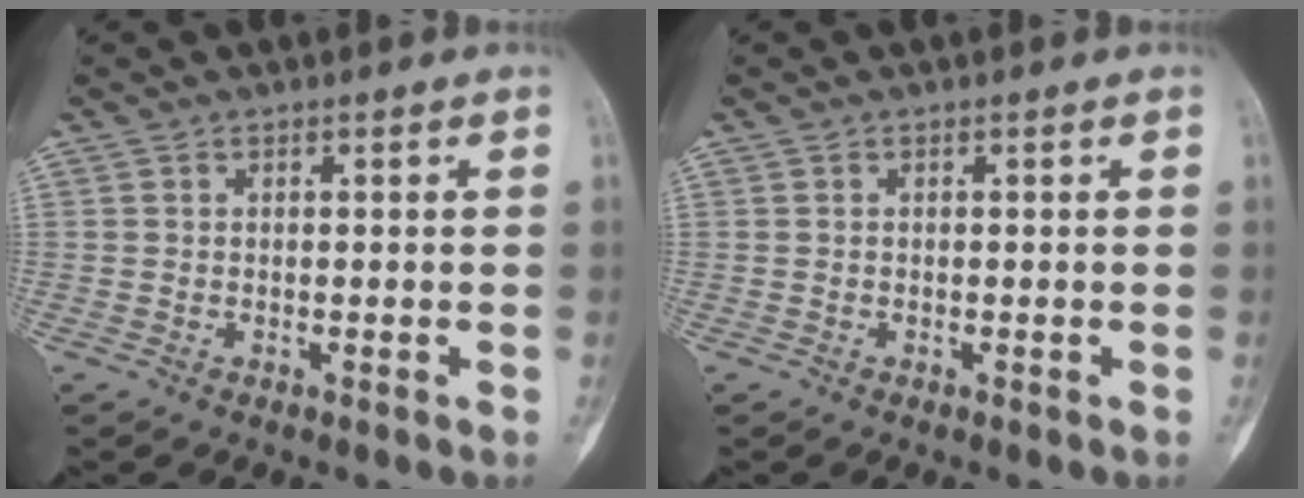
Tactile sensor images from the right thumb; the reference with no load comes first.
{"total": 0.0}